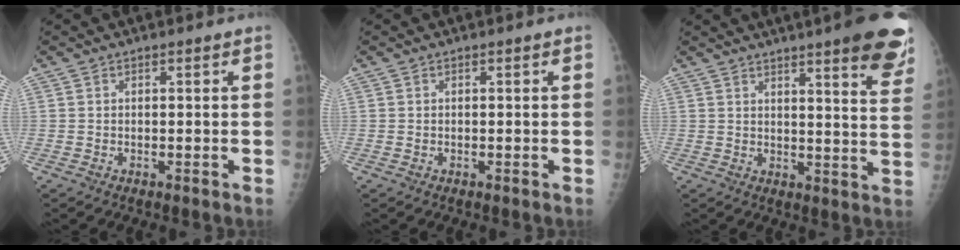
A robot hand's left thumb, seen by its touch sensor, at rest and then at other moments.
{"total": 0.0}
{"total": 15.1, "force": [10.3, 2.0, 10.9], "torque": [-0.107, -0.048, 0.114]}